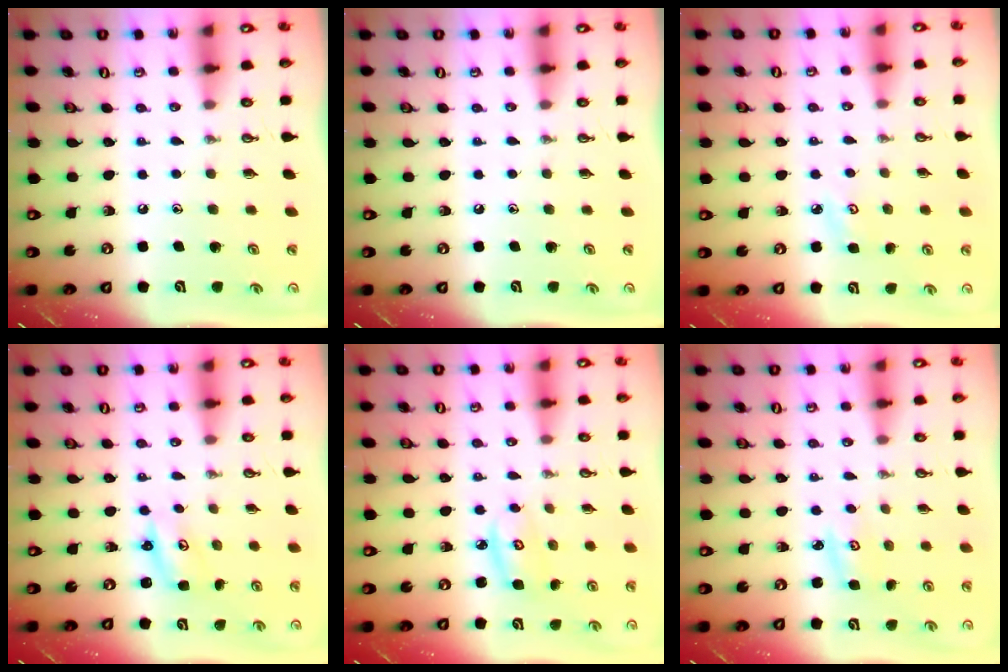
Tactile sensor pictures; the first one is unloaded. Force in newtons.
{"total": 0.0}
{"total": 3.8, "press": 3.8, "slide": 0.5}
{"total": 2.6, "press": 2.6, "slide": 0.2}
{"total": 4.0, "press": 3.9, "slide": 0.3}
{"total": 2.8, "press": 2.8, "slide": 0.3}